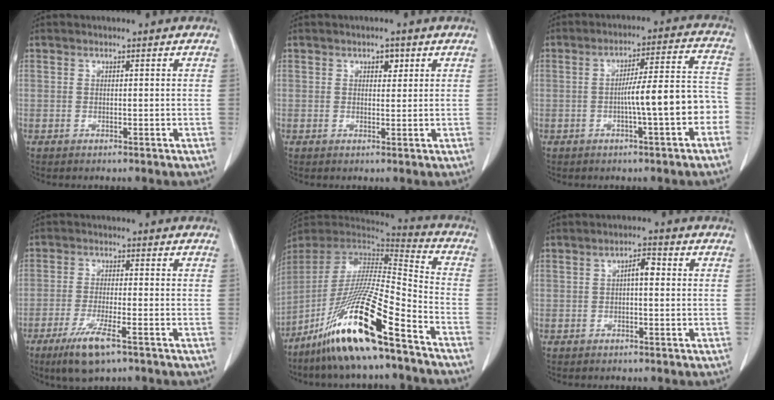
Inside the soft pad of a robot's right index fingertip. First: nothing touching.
{"total": 1.8, "force": [0.9, 1.0, 1.1], "torque": [-0.013, 0.000, 0.012]}
{"total": 10.1, "force": [-3.0, 1.0, 9.6], "torque": [-0.138, 0.035, -0.042]}
{"total": 7.2, "force": [-4.3, 0.9, 5.7], "torque": [-0.115, -0.017, -0.075]}
{"total": 20.1, "force": [-13.1, 0.7, 15.2], "torque": [-0.311, -0.039, -0.248]}
{"total": 2.6, "force": [0.1, 0.9, 2.5], "torque": [-0.039, 0.009, 0.000]}